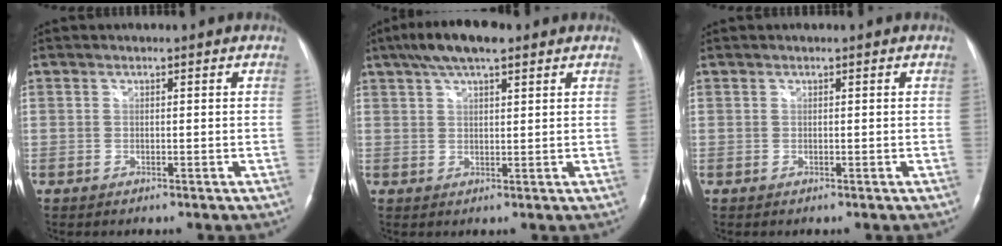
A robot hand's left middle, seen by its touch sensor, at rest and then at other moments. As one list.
[{"total": 8.3, "force": [5.6, 2.1, 5.7], "torque": [-0.106, 0.024, 0.093]}, {"total": 0.0}]